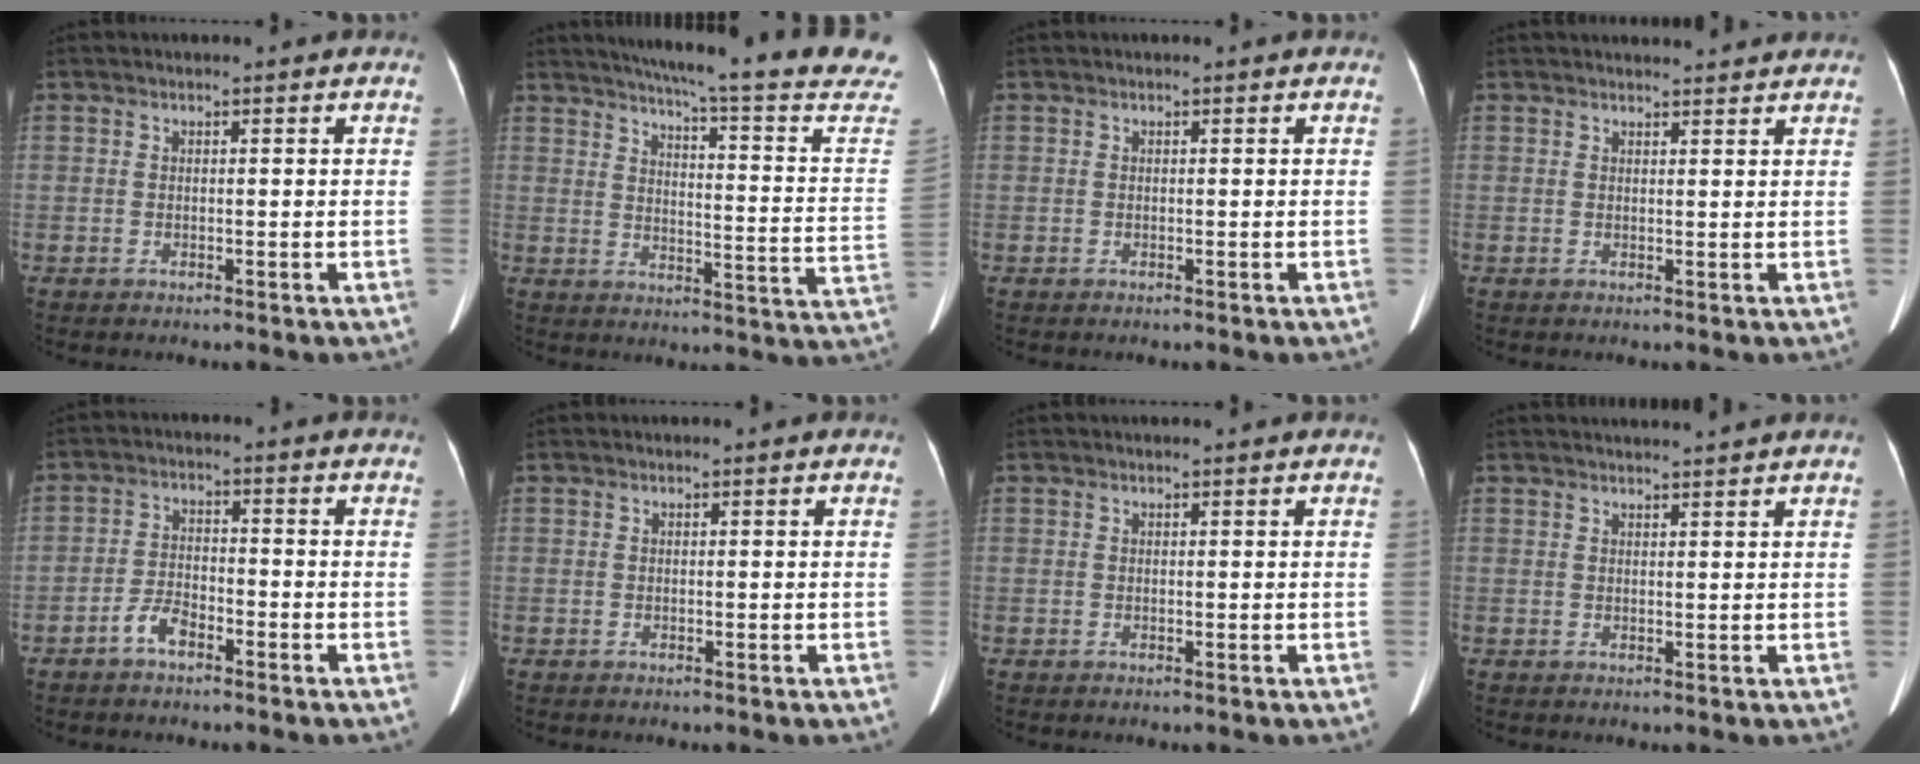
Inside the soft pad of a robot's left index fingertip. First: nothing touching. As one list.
[{"total": 22.9, "force": [19.7, -0.6, 11.6], "torque": [-0.162, -0.065, 0.237]}, {"total": 0.0}, {"total": 5.6, "force": [5.4, 0.5, 1.4], "torque": [-0.017, 0.020, 0.059]}, {"total": 3.8, "force": [-2.7, 1.4, 2.2], "torque": [-0.050, 0.006, -0.051]}, {"total": 0.0}, {"total": 0.6, "force": [0.5, 0.0, 0.2], "torque": [-0.004, 0.006, 0.008]}, {"total": 3.8, "force": [3.6, -0.9, 1.0], "torque": [-0.013, 0.011, 0.046]}]